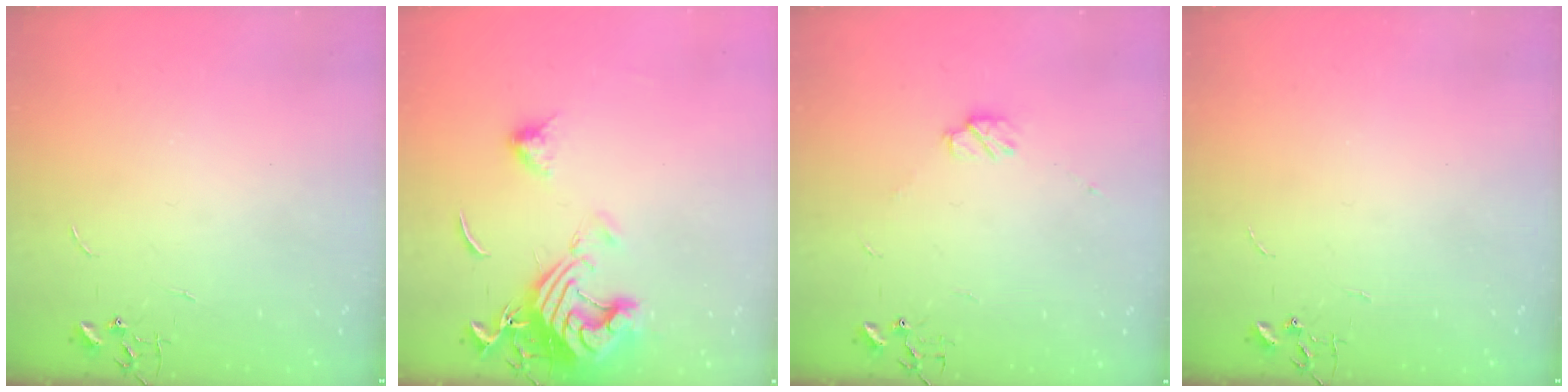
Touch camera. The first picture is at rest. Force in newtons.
{"total": 15.9, "press": 15.7, "slide": 2.1}
{"total": 3.7, "press": 3.6, "slide": 0.7}
{"total": 0.0}